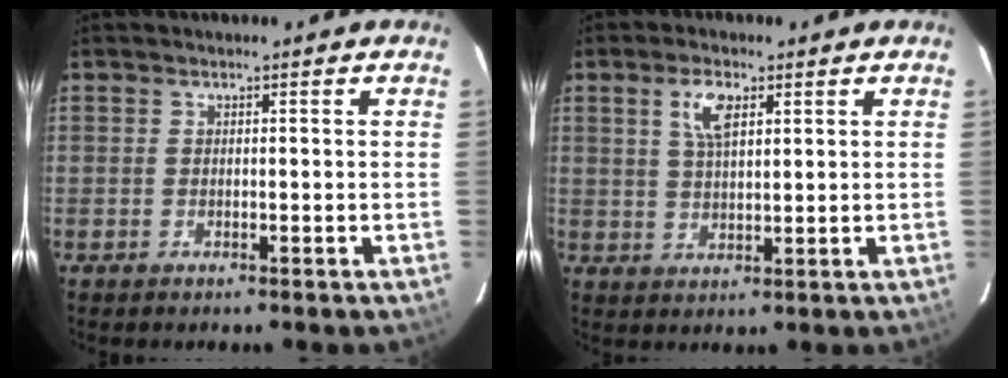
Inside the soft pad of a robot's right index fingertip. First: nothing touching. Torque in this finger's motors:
{"motor_torque": [0.58, 0.44, 0.21, 0.09]}